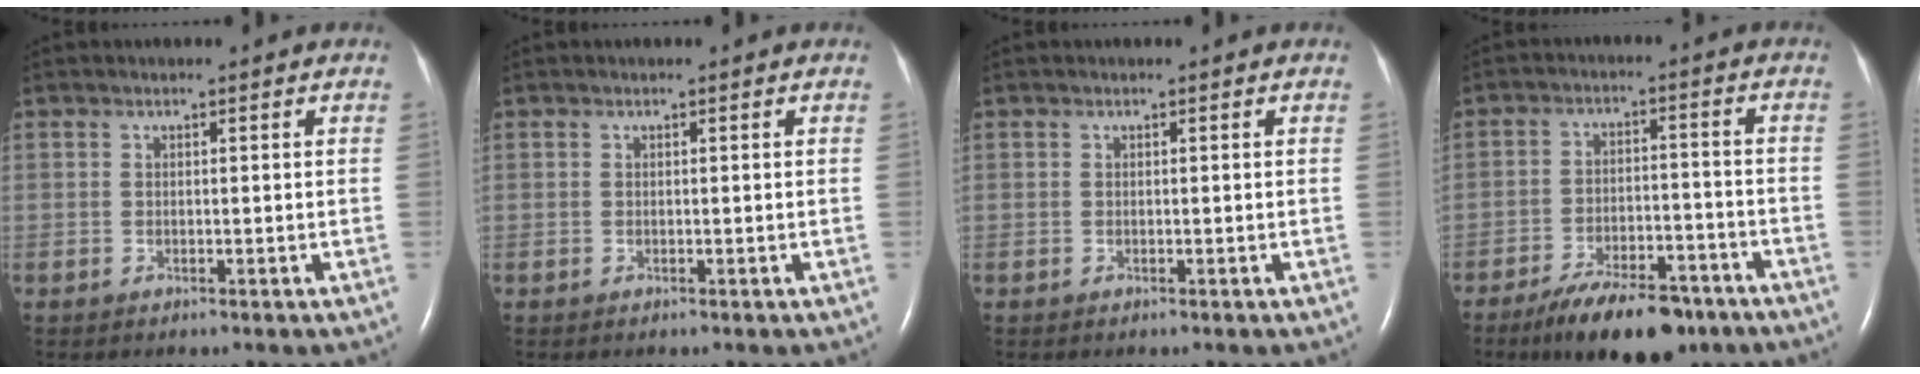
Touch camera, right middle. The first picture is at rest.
{"total": 0.0}
{"total": 0.0}
{"total": 12.4, "force": [-9.1, 4.4, 7.1], "torque": [-0.113, -0.002, -0.147]}